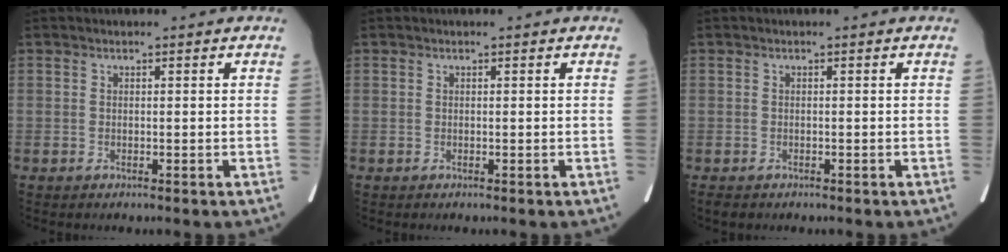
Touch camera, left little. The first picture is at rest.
{"total": 0.0}
{"total": 1.6, "force": [-1.2, 0.8, 0.6], "torque": [-0.012, -0.003, -0.013]}